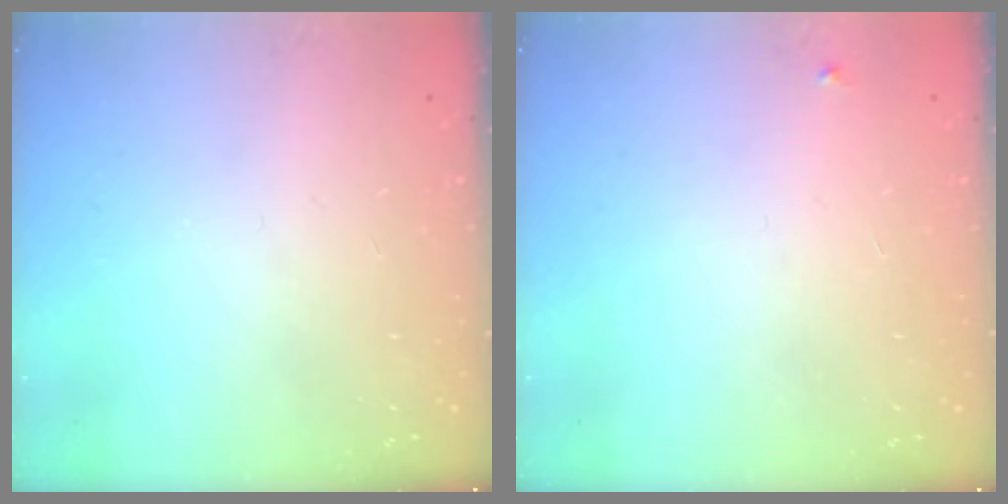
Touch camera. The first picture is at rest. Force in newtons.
{"total": 2.7, "press": 2.7, "slide": 0.2}